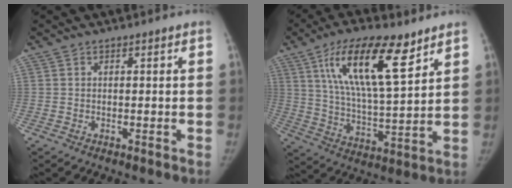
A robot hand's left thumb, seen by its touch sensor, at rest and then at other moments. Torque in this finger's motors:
{"motor_torque": [0.48, 0.39, 1.81, -0.96, 0.45]}